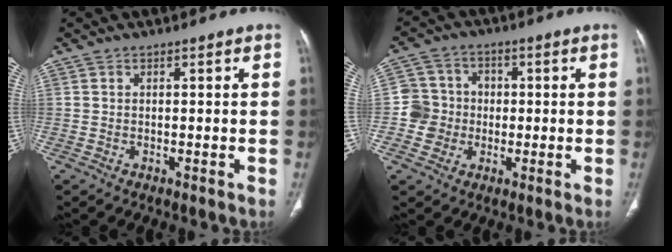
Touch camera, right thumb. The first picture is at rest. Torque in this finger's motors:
{"motor_torque": [0.49, 0.41, 0.39, 0.39, -0.02]}